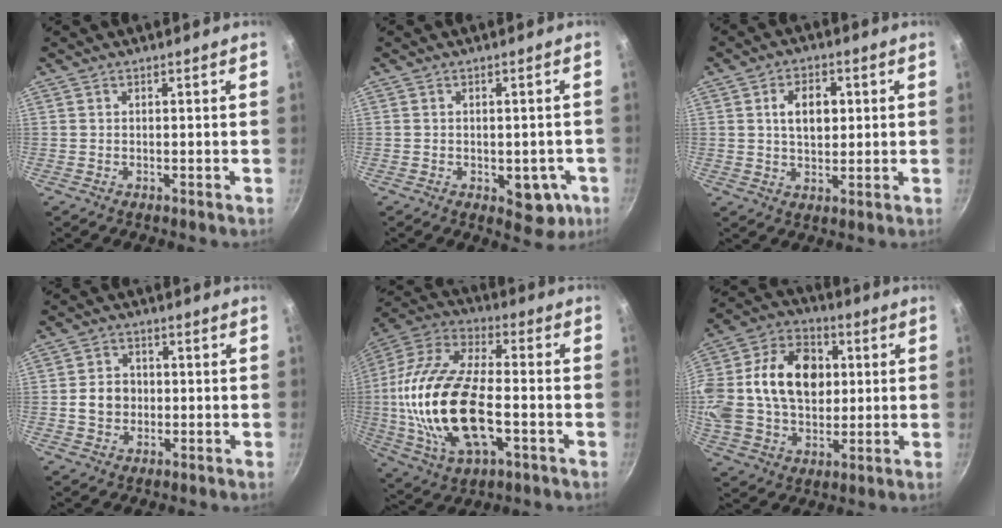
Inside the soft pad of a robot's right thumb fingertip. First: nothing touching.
{"total": 7.3, "force": [-2.2, 4.3, 5.4], "torque": [-0.031, 0.007, -0.021]}
{"total": 7.2, "force": [1.4, 4.6, 5.3], "torque": [-0.071, 0.002, 0.023]}
{"total": 5.7, "force": [-0.4, 4.8, 2.9], "torque": [-0.026, 0.011, -0.010]}
{"total": 25.0, "force": [-3.7, 12.6, 21.2], "torque": [-0.428, 0.026, -0.071]}
{"total": 26.0, "force": [3.5, 18.8, 17.7], "torque": [-0.333, 0.031, 0.056]}